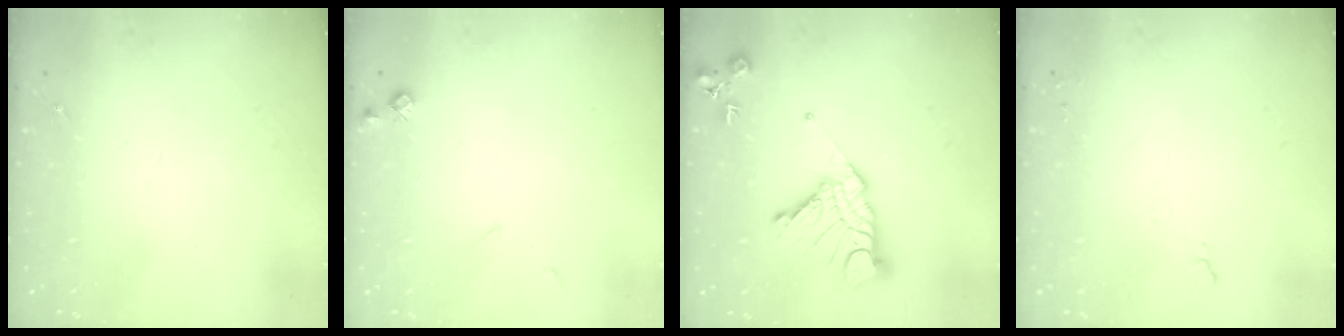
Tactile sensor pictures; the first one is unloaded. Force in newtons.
{"total": 5.6, "press": 5.6, "slide": 0.8}
{"total": 16.4, "press": 16.3, "slide": 1.4}
{"total": 5.1, "press": 5.1, "slide": 0.6}